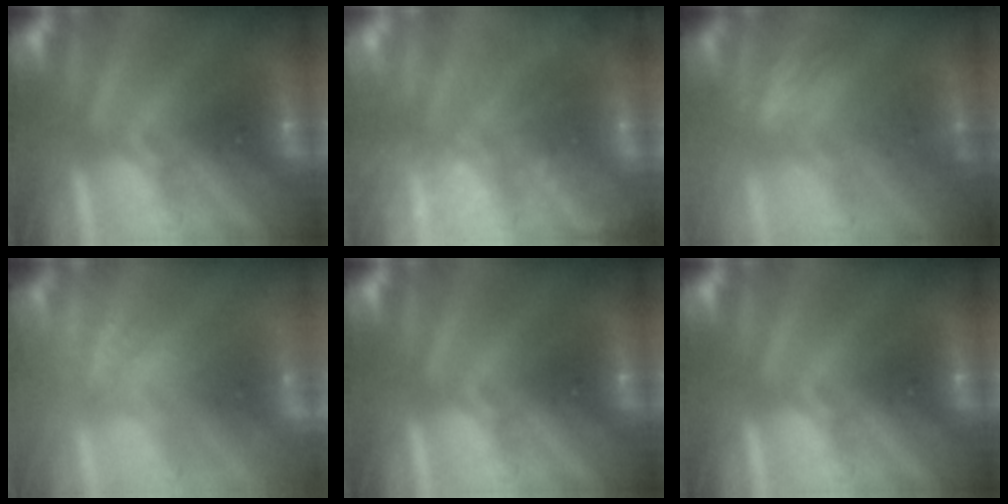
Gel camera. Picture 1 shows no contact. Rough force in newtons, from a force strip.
{"total": 2.4}
{"total": 2.9}
{"total": 2.0}
{"total": 0.0}
{"total": 0.0}